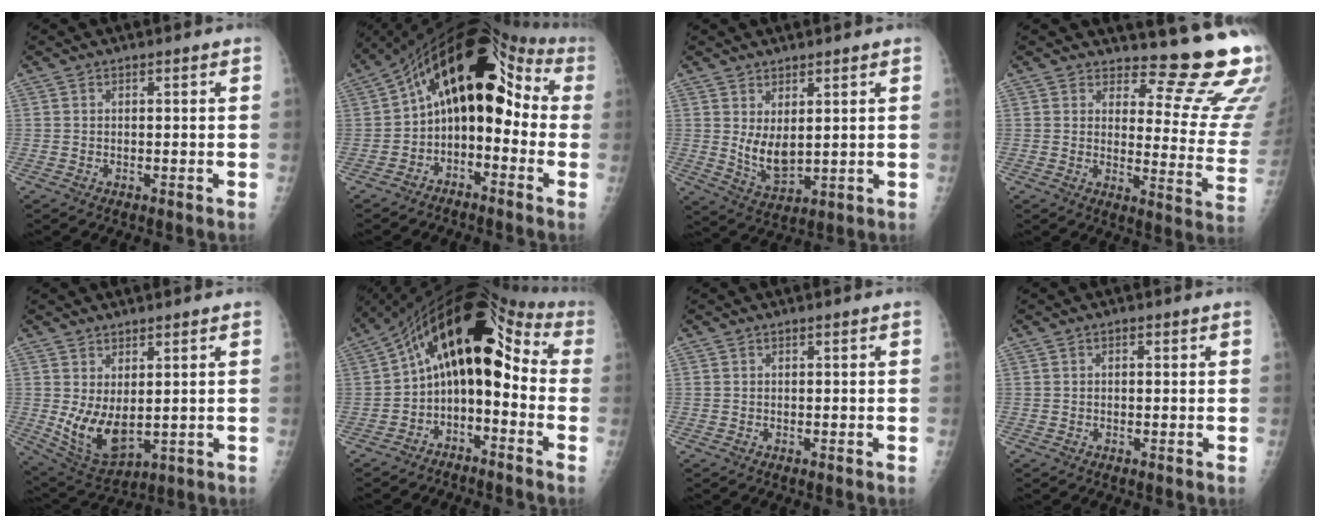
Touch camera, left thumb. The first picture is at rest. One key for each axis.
{"total": 16.2, "fx": 0.1, "fy": 9.7, "fz": 13.0, "tx": -0.157, "ty": 0.079, "tz": -0.008}
{"total": 6.5, "fx": 1.8, "fy": 3.5, "fz": 5.2, "tx": -0.079, "ty": -0.027, "tz": 0.047}
{"total": 15.1, "fx": 14.1, "fy": 2.9, "fz": 4.5, "tx": -0.018, "ty": -0.172, "tz": 0.150}
{"total": 9.2, "fx": 0.9, "fy": 5.2, "fz": 7.5, "tx": -0.124, "ty": -0.024, "tz": 0.039}
{"total": 14.9, "fx": -1.0, "fy": 8.5, "fz": 12.2, "tx": -0.155, "ty": 0.094, "tz": -0.024}
{"total": 0.0}
{"total": 0.7, "fx": 0.1, "fy": 0.4, "fz": 0.6, "tx": -0.009, "ty": 0.000, "tz": 0.001}